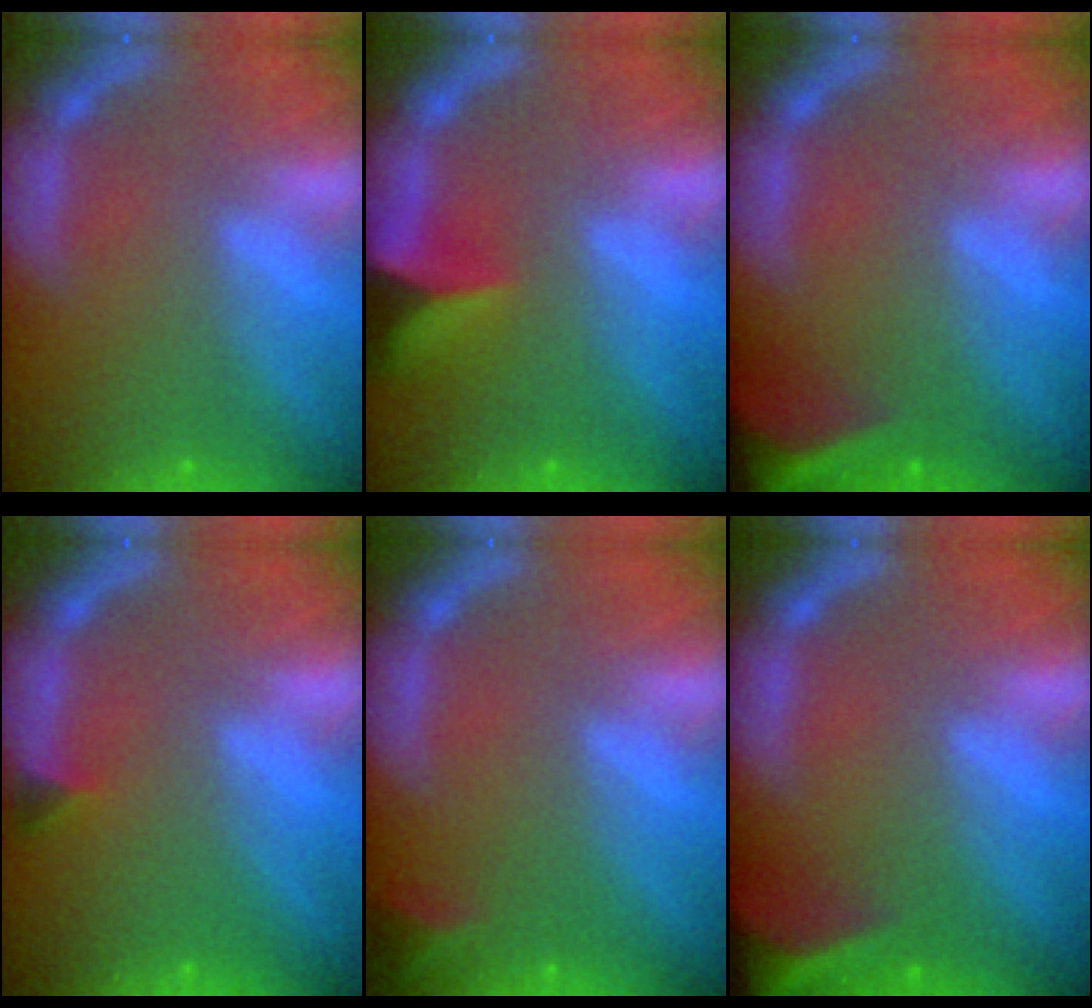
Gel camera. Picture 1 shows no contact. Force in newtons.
{"total": 5.0}
{"total": 9.5}
{"total": 0.9}
{"total": 1.9}
{"total": 8.9}